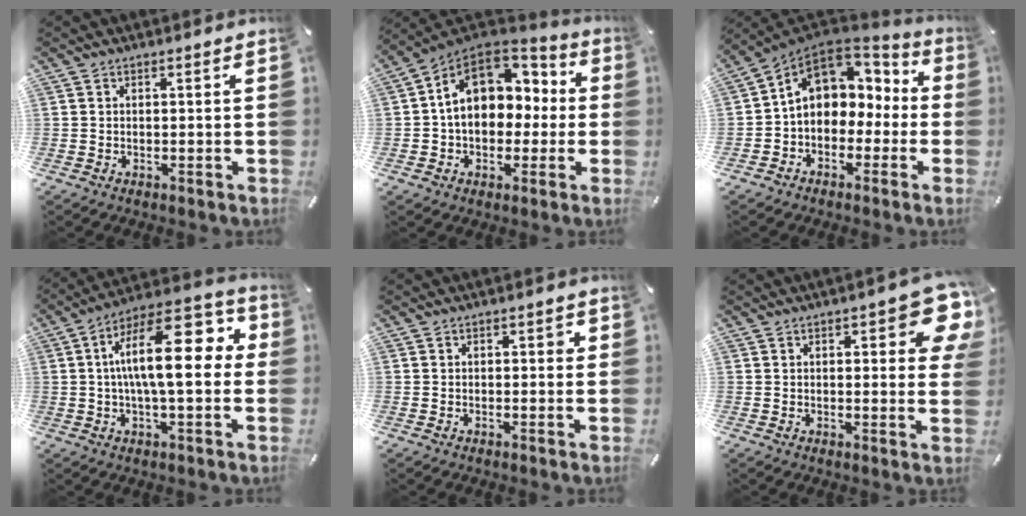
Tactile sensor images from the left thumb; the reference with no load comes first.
{"total": 14.4, "force": [2.4, 11.2, 8.7], "torque": [-0.144, -0.007, 0.046]}
{"total": 10.6, "force": [3.0, 8.7, 5.2], "torque": [-0.106, -0.007, 0.060]}
{"total": 18.9, "force": [3.3, 7.0, 17.3], "torque": [-0.268, -0.019, 0.049]}
{"total": 1.4, "force": [0.2, 0.9, 1.1], "torque": [-0.005, 0.001, -0.003]}
{"total": 10.7, "force": [4.4, 3.9, 8.9], "torque": [-0.111, -0.023, 0.074]}